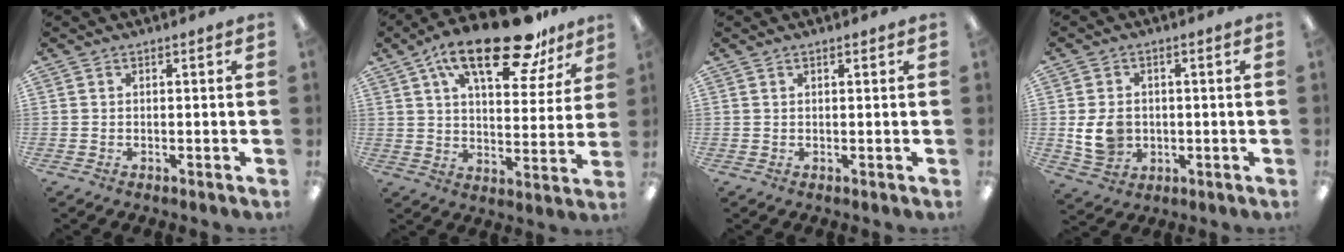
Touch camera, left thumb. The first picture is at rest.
{"total": 21.7, "force": [14.0, 8.5, 14.2], "torque": [-0.217, -0.072, 0.230]}
{"total": 0.7, "force": [0.5, 0.2, 0.4], "torque": [-0.009, 0.002, 0.009]}
{"total": 7.7, "force": [-0.4, 6.3, 4.4], "torque": [-0.086, 0.007, -0.004]}